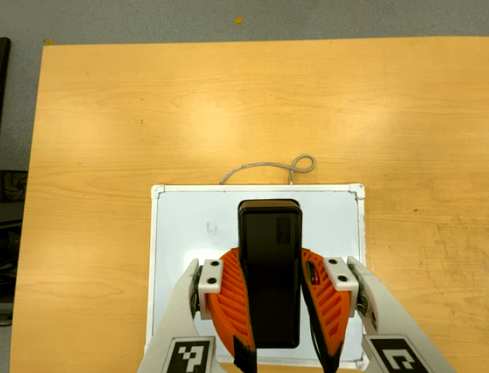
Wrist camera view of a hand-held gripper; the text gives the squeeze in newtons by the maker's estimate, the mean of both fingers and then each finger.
{"total": 9.1, "left": 7.9, "right": 10.4}